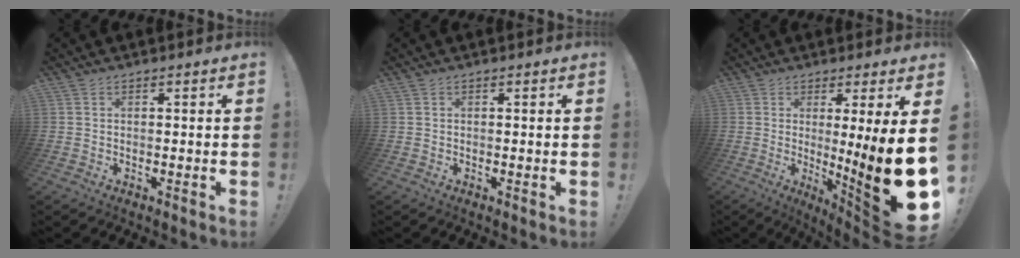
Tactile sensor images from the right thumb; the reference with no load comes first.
{"total": 0.6, "force": [0.0, -0.3, 0.5], "torque": [-0.006, -0.002, -0.001]}
{"total": 19.6, "force": [-0.5, 0.5, 19.6], "torque": [-0.270, -0.049, 0.000]}